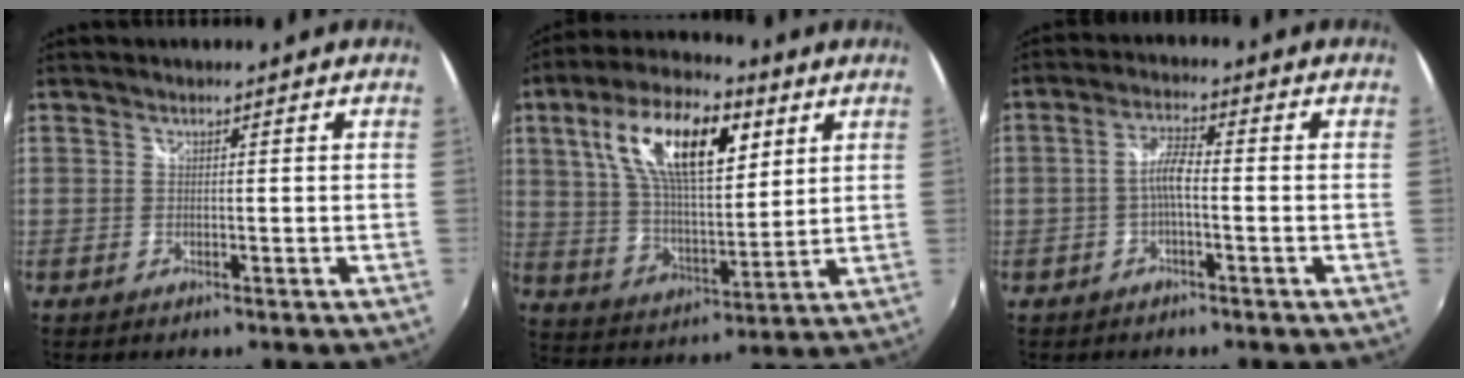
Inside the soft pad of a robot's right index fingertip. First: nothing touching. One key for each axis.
{"total": 18.8, "fx": 7.5, "fy": 8.0, "fz": 15.3, "tx": -0.275, "ty": 0.023, "tz": 0.133}
{"total": 4.0, "fx": -1.1, "fy": 0.9, "fz": 3.7, "tx": -0.076, "ty": 0.010, "tz": -0.023}